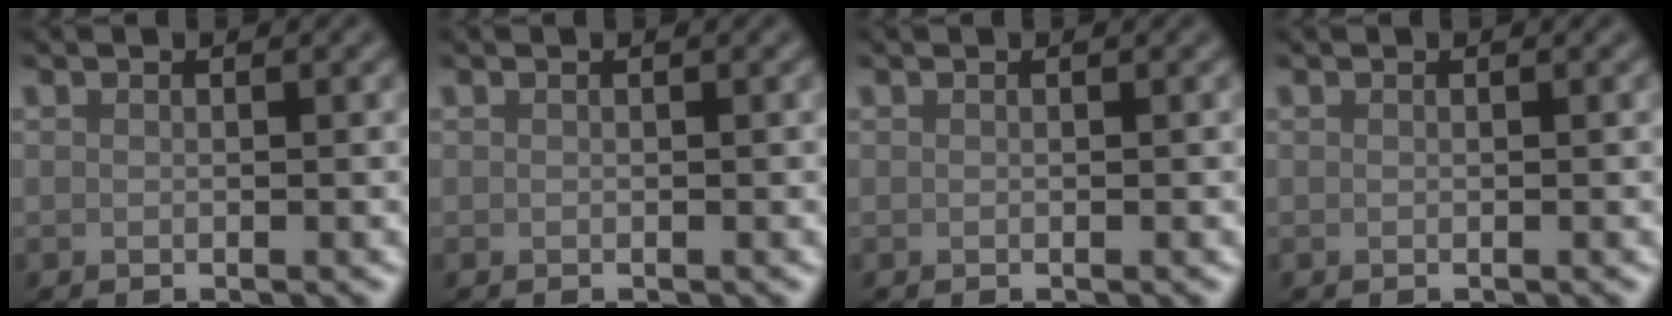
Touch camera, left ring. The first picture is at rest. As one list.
[{"total": 0.0}, {"total": 0.0}, {"total": 0.0}]